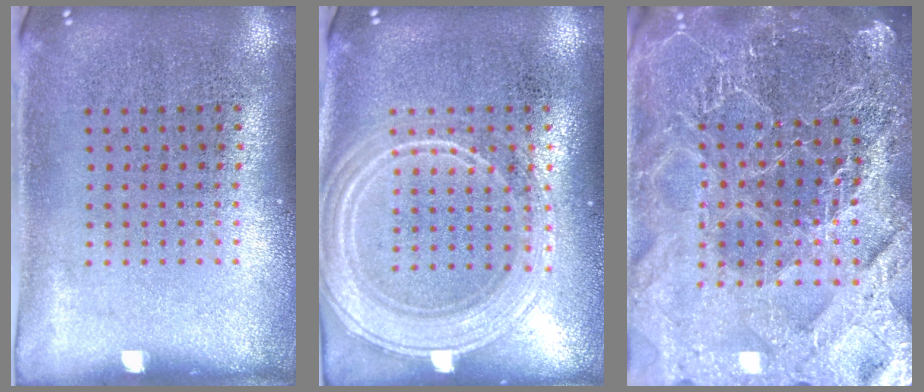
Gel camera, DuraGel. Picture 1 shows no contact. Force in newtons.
{"total": 2.2, "press": 2.1, "slide": 0.4}
{"total": 5.8, "press": 5.0, "slide": 2.8}